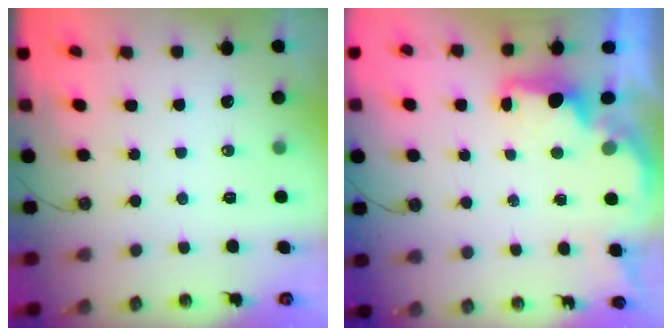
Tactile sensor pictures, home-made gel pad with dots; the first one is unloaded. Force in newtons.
{"total": 1.6, "press": 1.5, "slide": 0.5}